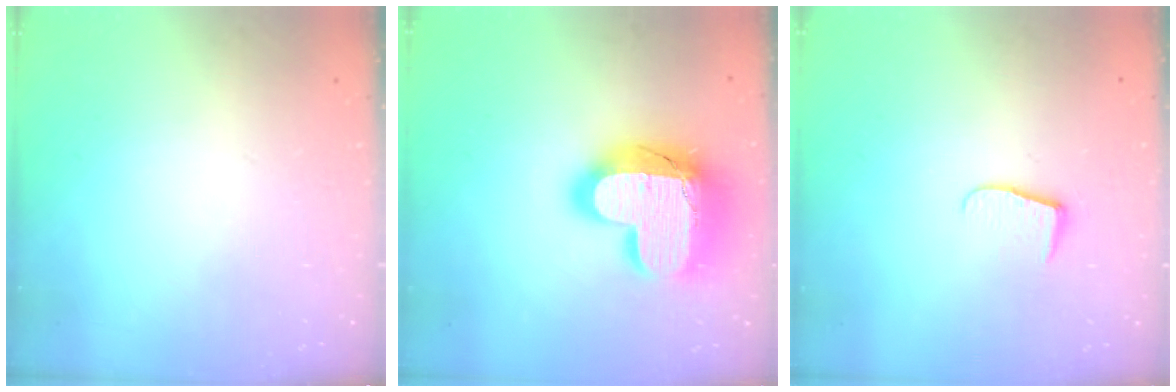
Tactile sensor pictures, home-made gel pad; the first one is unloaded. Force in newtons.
{"total": 22.3, "press": 22.3, "slide": 1.5}
{"total": 6.5, "press": 6.5, "slide": 0.6}